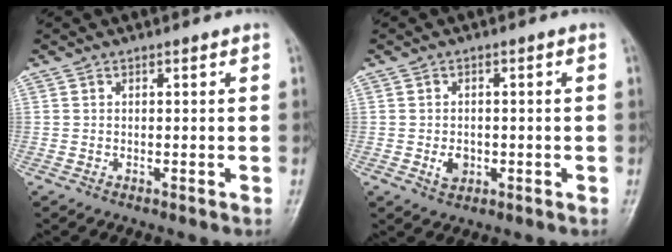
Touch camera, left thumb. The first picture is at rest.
{"total": 3.2, "force": [-0.9, 2.4, 1.8], "torque": [-0.019, 0.003, -0.011]}